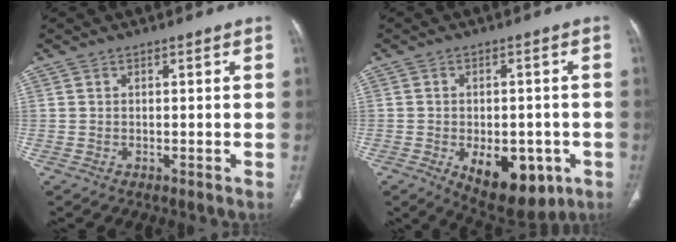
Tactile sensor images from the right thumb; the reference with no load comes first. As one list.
[{"total": 13.3, "force": [-4.9, 7.4, 9.9], "torque": [-0.118, 0.005, -0.052]}]